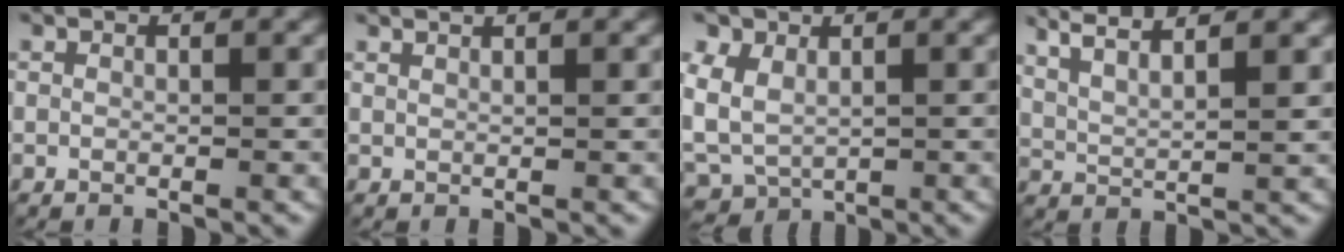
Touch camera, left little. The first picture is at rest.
{"total": 1.8, "force": [1.3, 0.5, 1.2], "torque": [-0.003, 0.005, 0.004]}
{"total": 4.5, "force": [1.0, 3.1, 3.2], "torque": [-0.070, 0.001, 0.009]}
{"total": 6.3, "force": [4.4, 1.4, 4.2], "torque": [-0.075, 0.021, 0.058]}